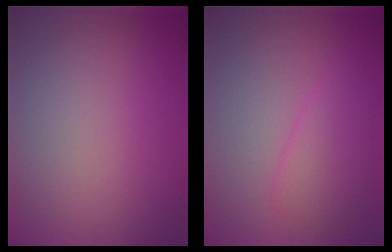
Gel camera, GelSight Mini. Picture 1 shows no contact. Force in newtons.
{"total": 2.6, "press": 2.6, "slide": 0.1}